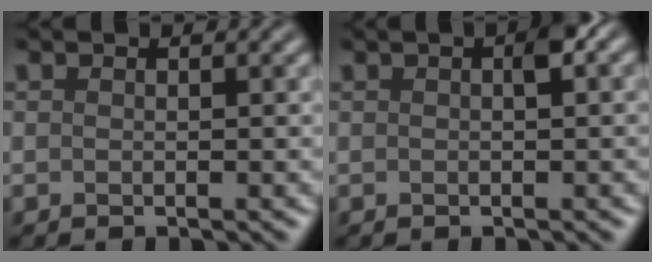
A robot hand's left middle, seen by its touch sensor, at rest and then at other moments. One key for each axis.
{"total": 1.7, "fx": 0.3, "fy": 0.5, "fz": 1.6, "tx": -0.020, "ty": 0.008, "tz": 0.005}